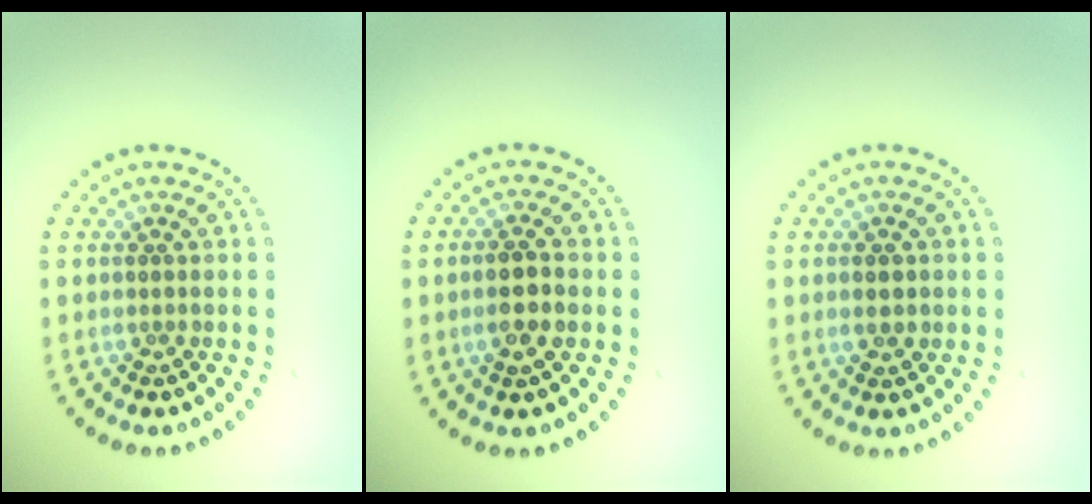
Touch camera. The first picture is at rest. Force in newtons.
{"total": 2.4, "press": 2.3, "slide": 0.6}
{"total": 2.0, "press": 1.9, "slide": 0.3}